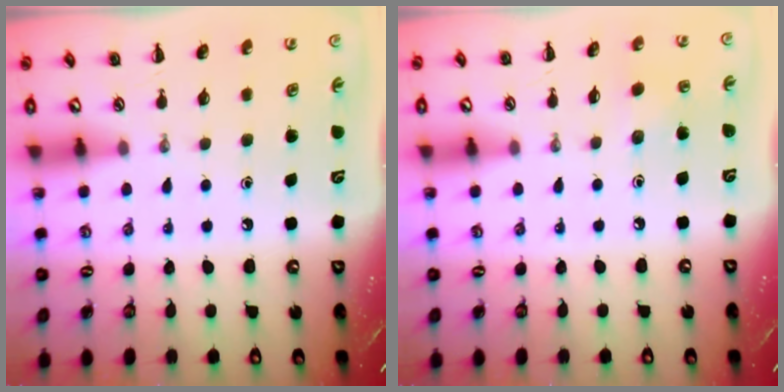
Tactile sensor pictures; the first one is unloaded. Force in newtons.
{"total": 3.4, "press": 3.2, "slide": 1.0}